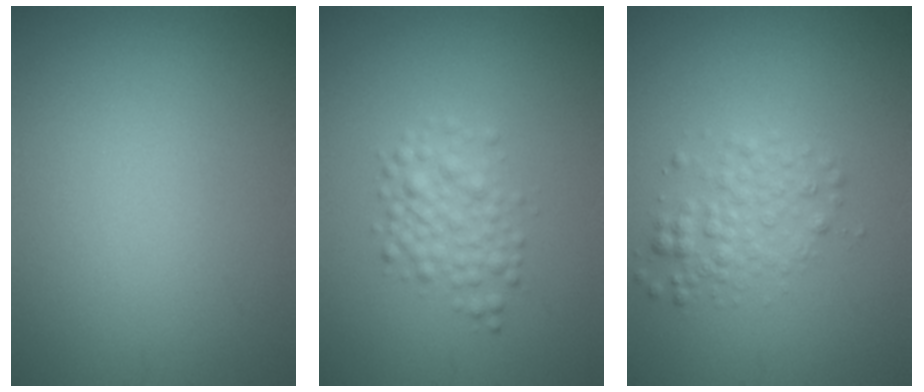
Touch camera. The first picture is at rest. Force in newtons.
{"total": 2.6, "press": 2.6, "slide": 0.0}
{"total": 2.5, "press": 2.5, "slide": 0.1}